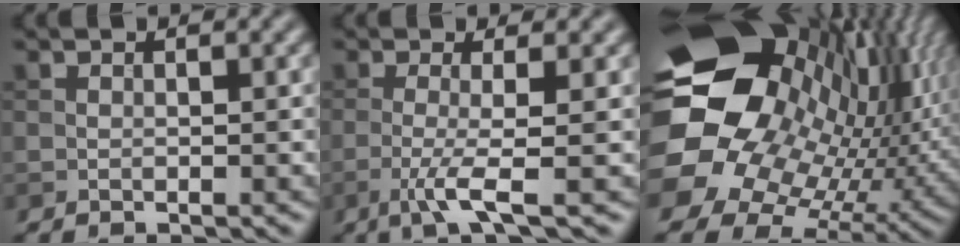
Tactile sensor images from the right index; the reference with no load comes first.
{"total": 3.9, "force": [-1.4, 0.6, 3.7], "torque": [-0.068, -0.004, -0.037]}
{"total": 21.1, "force": [2.5, 16.8, 12.7], "torque": [-0.232, -0.007, 0.034]}